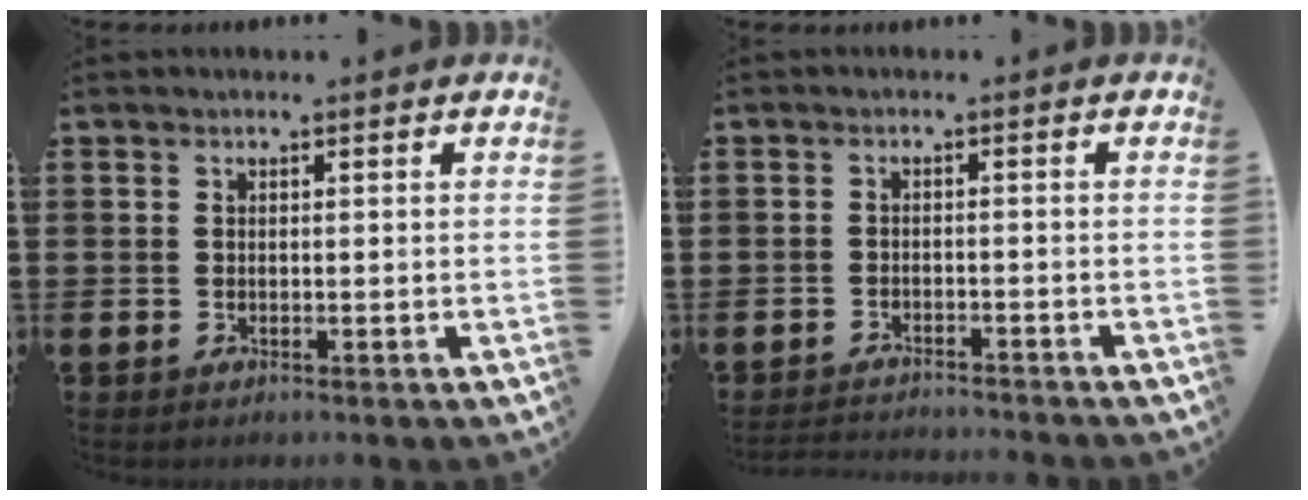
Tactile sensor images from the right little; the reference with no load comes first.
{"total": 1.9, "force": [-1.8, -0.2, 0.0], "torque": [-0.002, 0.003, -0.039]}